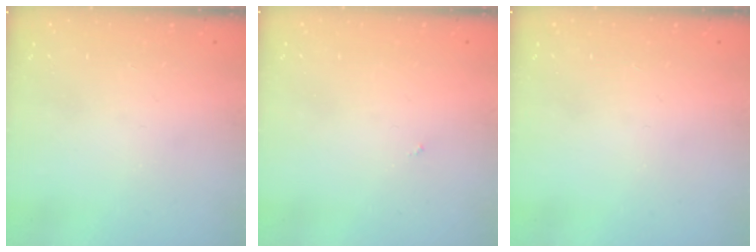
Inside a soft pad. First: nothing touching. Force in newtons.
{"total": 0.0}
{"total": 0.0}